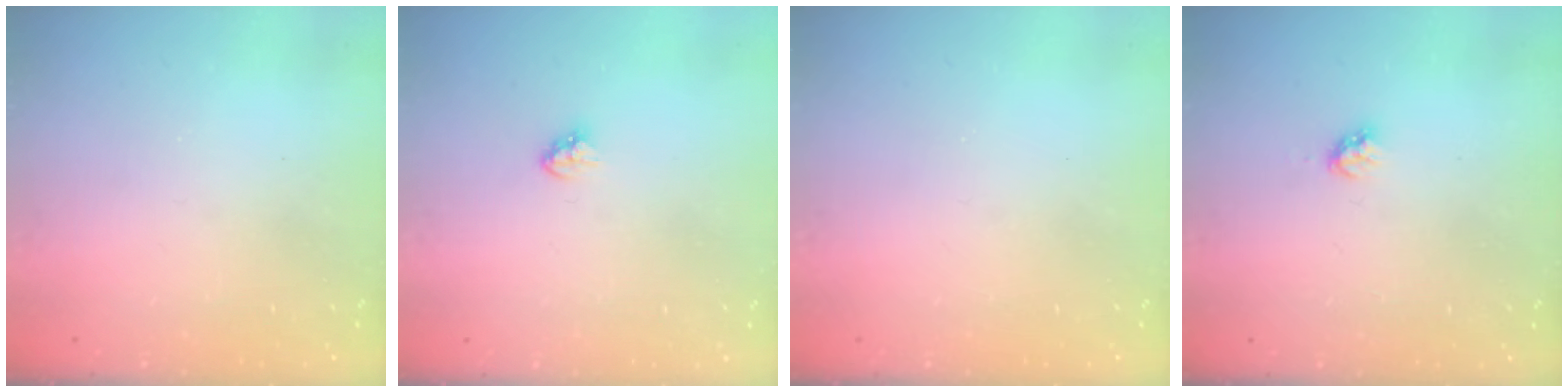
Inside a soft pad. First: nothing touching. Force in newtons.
{"total": 3.4, "press": 3.4, "slide": 0.5}
{"total": 0.0}
{"total": 2.8, "press": 2.8, "slide": 0.2}